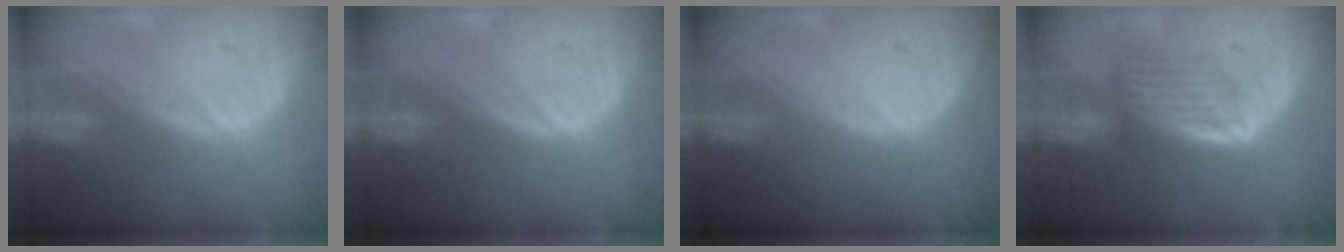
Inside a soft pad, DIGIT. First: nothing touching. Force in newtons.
{"total": 0.0}
{"total": 0.0}
{"total": 5.7, "press": 5.3, "slide": 2.3}